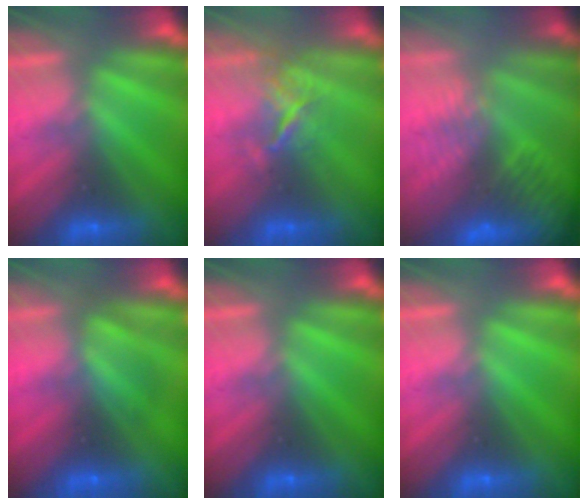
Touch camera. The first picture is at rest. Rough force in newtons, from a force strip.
{"total": 3.6}
{"total": 6.6}
{"total": 2.4}
{"total": 0.0}
{"total": 0.0}